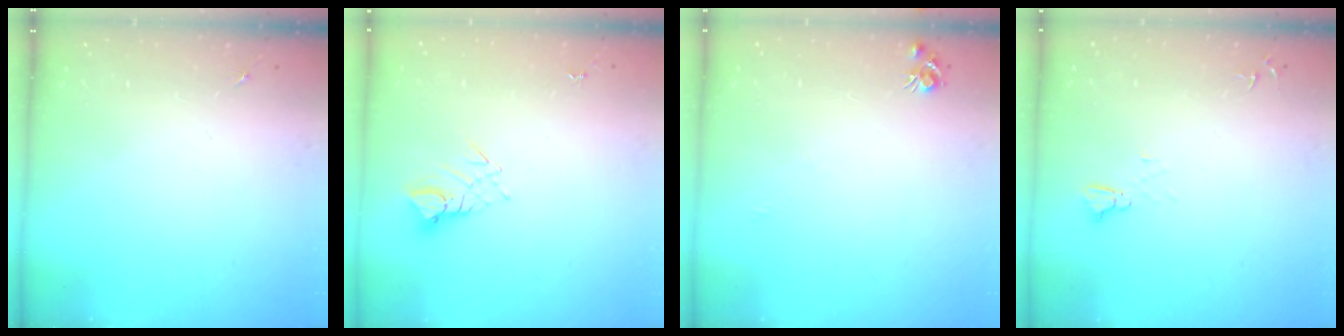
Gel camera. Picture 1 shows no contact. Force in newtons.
{"total": 3.8, "press": 3.8, "slide": 0.2}
{"total": 5.1, "press": 5.0, "slide": 0.7}
{"total": 4.1, "press": 4.1, "slide": 0.4}